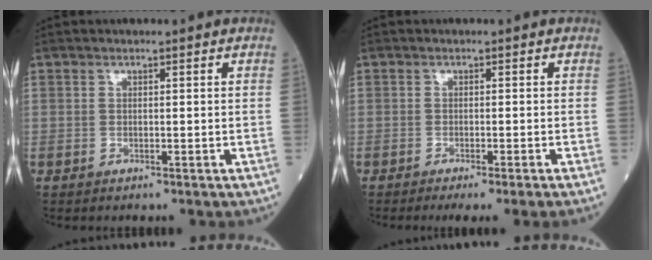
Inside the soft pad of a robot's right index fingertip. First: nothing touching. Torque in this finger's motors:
{"motor_torque": [0.13, -0.11, 0.11, 0.03]}